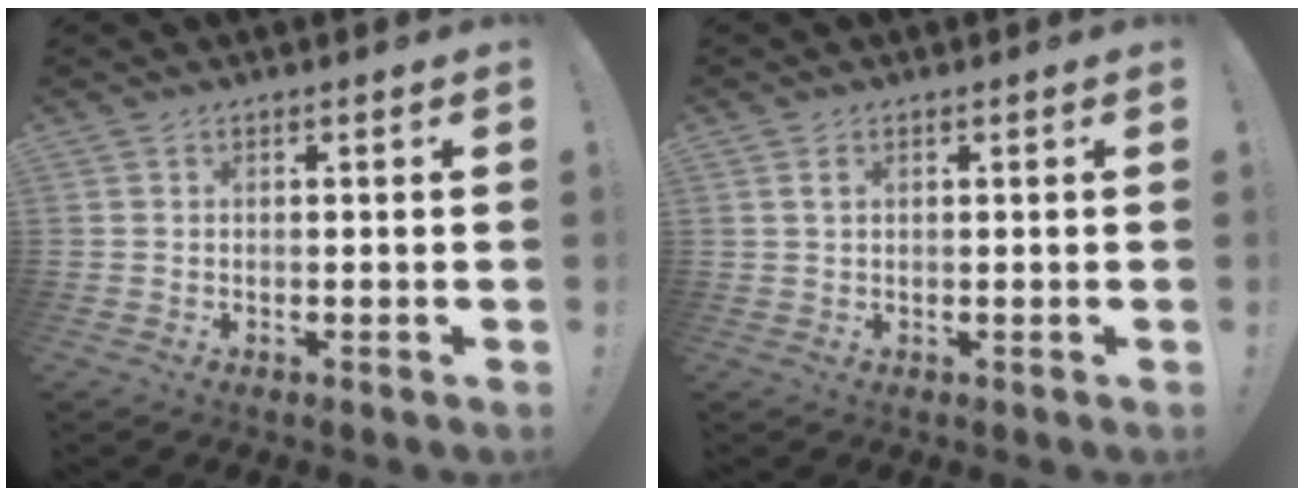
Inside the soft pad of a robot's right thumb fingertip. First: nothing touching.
{"total": 1.4, "force": [0.6, 0.8, 1.1], "torque": [-0.023, 0.002, 0.010]}